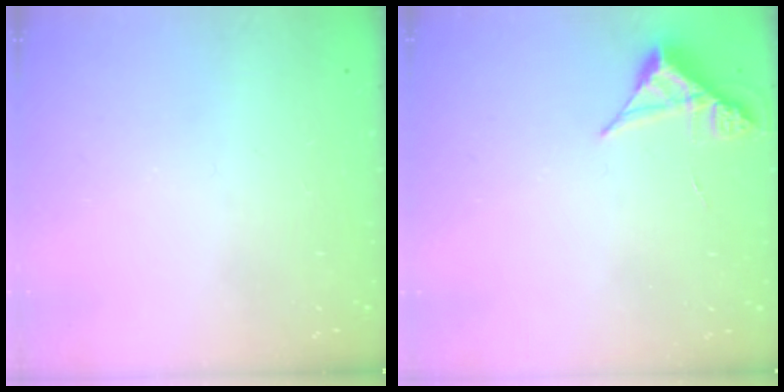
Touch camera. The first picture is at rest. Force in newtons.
{"total": 4.9, "press": 4.9, "slide": 0.4}